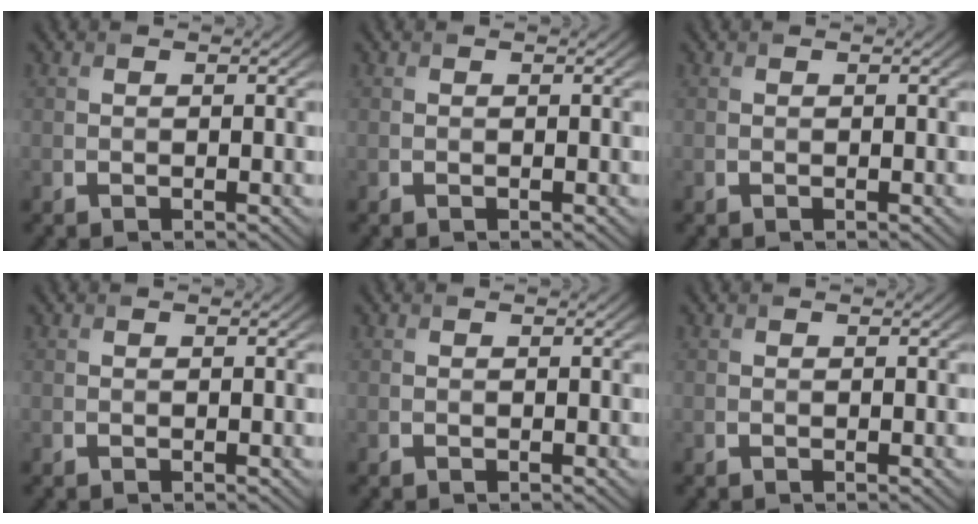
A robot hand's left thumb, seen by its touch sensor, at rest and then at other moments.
{"total": 0.0}
{"total": 0.0}
{"total": 0.0}
{"total": 0.0}
{"total": 0.0}